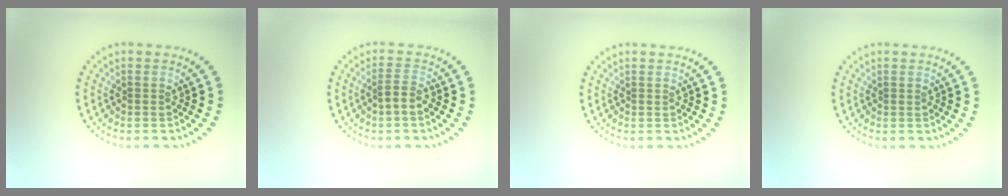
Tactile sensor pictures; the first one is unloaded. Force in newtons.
{"total": 1.8, "press": 1.6, "slide": 0.8}
{"total": 0.0}
{"total": 0.0}